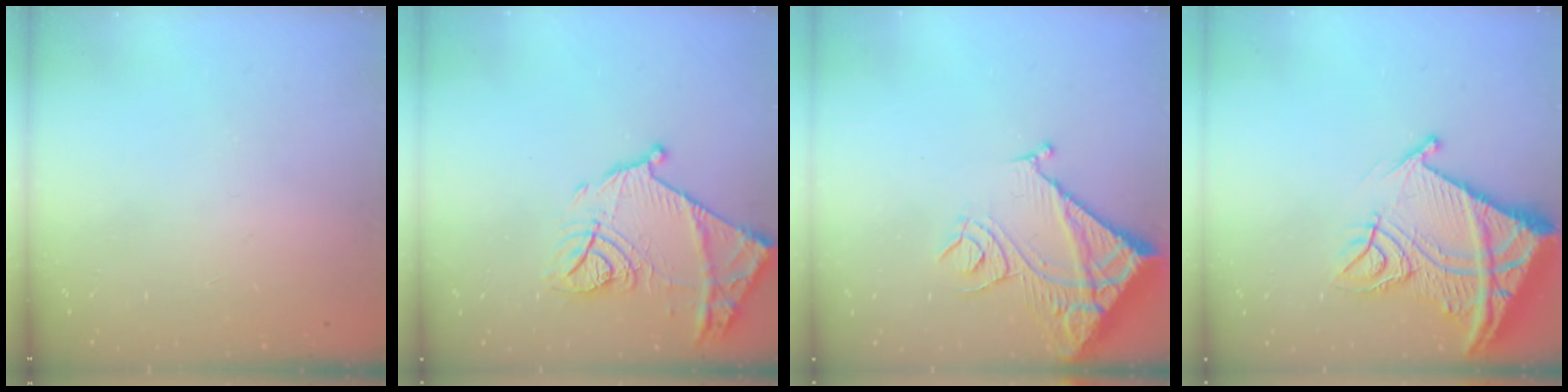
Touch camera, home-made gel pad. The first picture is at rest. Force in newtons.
{"total": 16.5, "press": 16.4, "slide": 1.4}
{"total": 13.7, "press": 13.6, "slide": 1.6}
{"total": 19.6, "press": 19.5, "slide": 2.1}